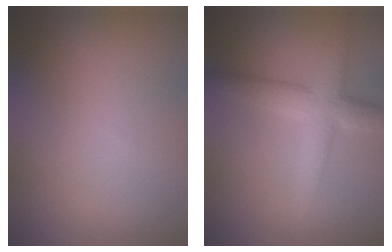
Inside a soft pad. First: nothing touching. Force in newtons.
{"total": 5.3, "press": 5.3, "slide": 0.3}